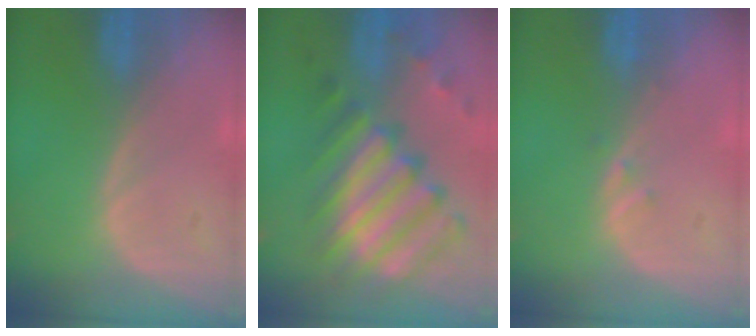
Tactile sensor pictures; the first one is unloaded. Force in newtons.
{"total": 12.2, "press": 10.5, "slide": 6.1}
{"total": 1.0, "press": 0.9, "slide": 0.5}